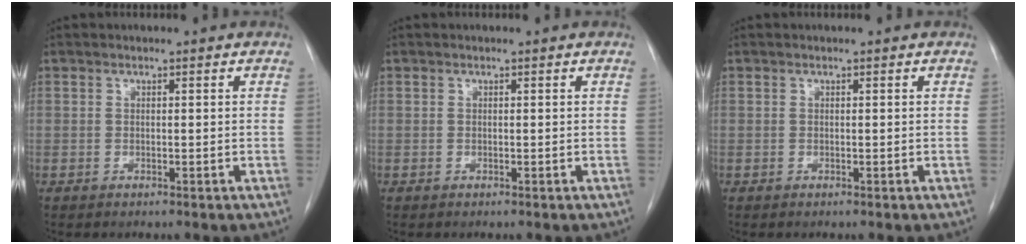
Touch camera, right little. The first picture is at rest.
{"total": 0.0}
{"total": 0.0}